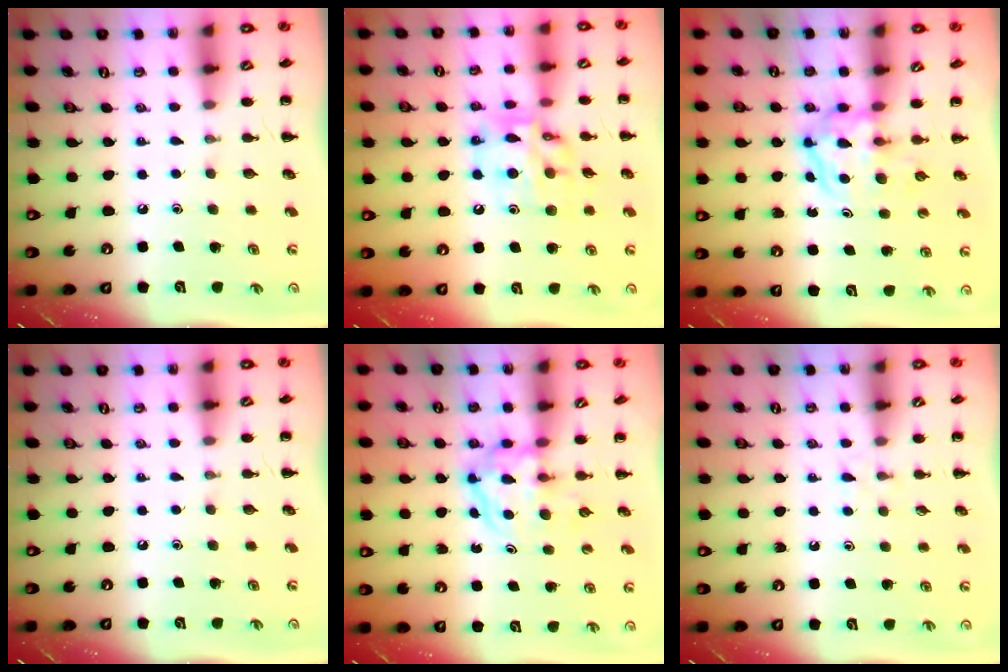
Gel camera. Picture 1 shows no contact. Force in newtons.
{"total": 13.2, "press": 12.9, "slide": 2.7}
{"total": 3.9, "press": 3.9, "slide": 0.5}
{"total": 0.0}
{"total": 3.8, "press": 3.7, "slide": 0.4}
{"total": 2.9, "press": 2.6, "slide": 1.3}